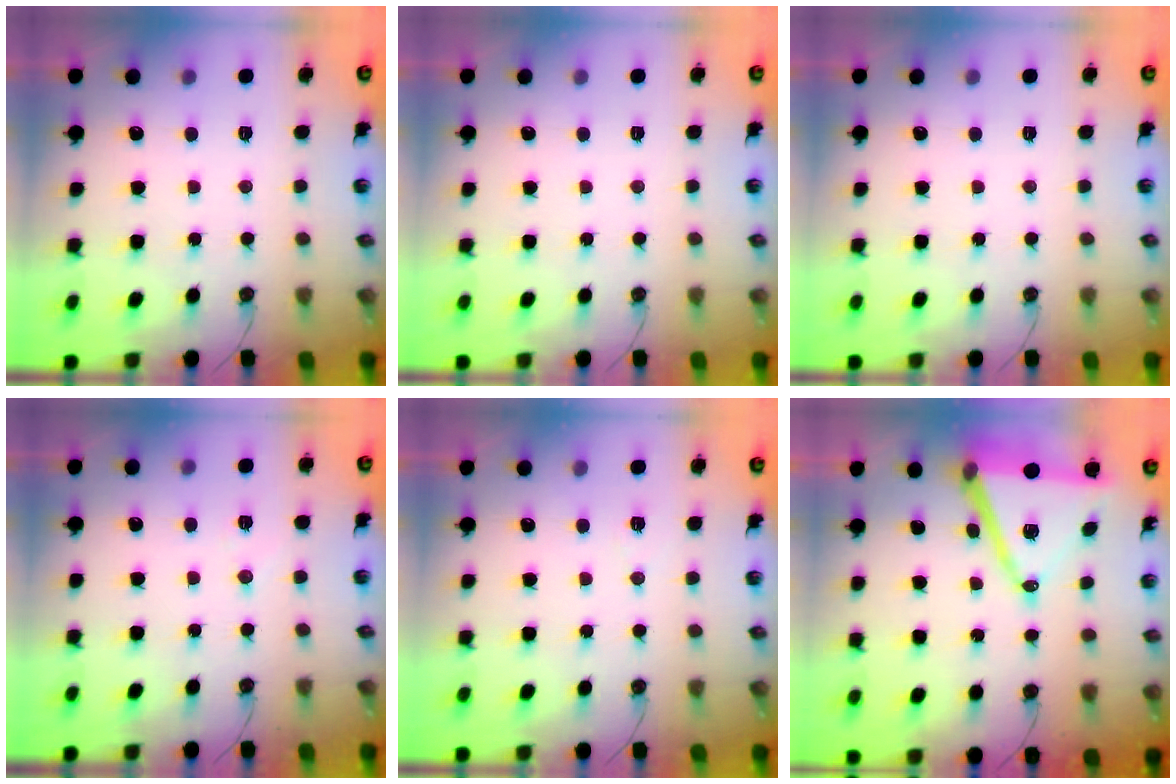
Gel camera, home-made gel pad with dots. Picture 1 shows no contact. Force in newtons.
{"total": 0.0}
{"total": 0.0}
{"total": 4.6, "press": 4.5, "slide": 1.1}
{"total": 7.0, "press": 5.4, "slide": 4.5}
{"total": 15.0, "press": 14.5, "slide": 3.9}